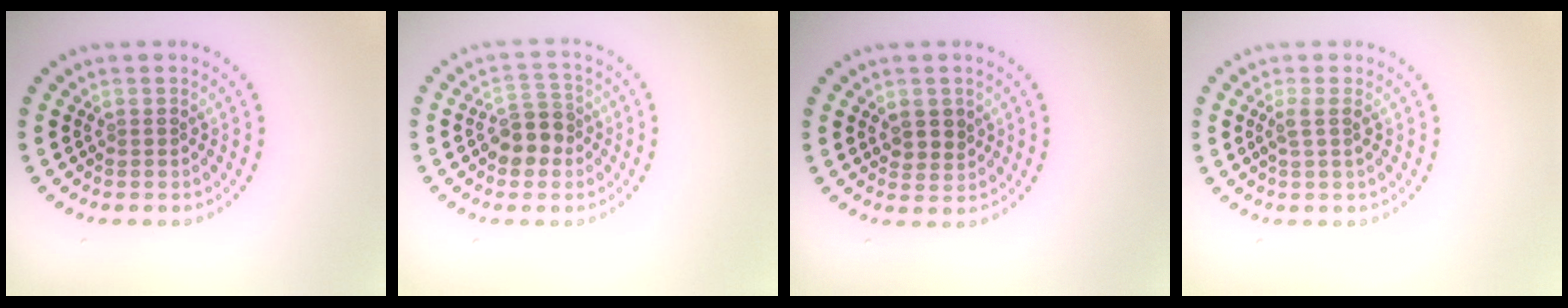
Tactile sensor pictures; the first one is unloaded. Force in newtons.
{"total": 3.1, "press": 2.9, "slide": 0.9}
{"total": 2.0, "press": 1.8, "slide": 0.7}
{"total": 1.5, "press": 1.2, "slide": 0.8}